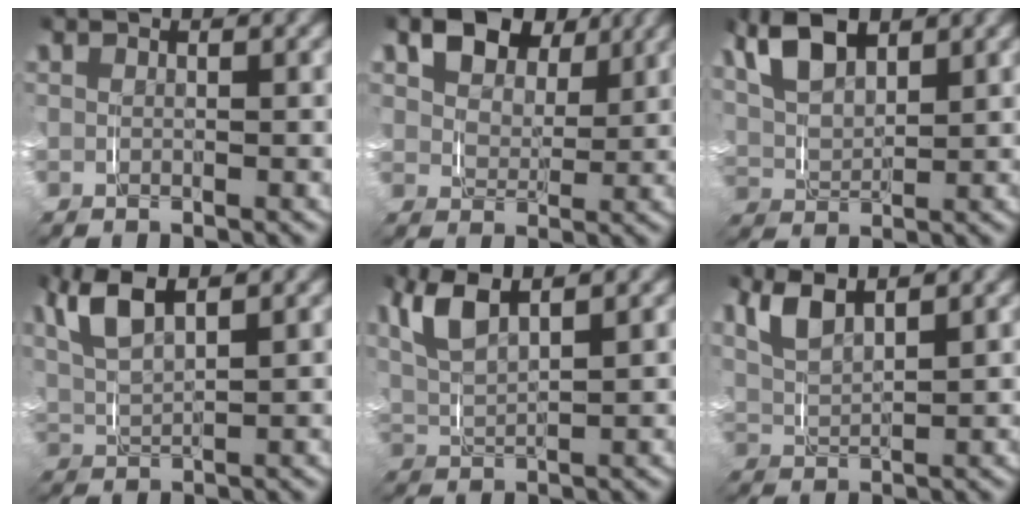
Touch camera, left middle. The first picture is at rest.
{"total": 5.8, "force": [2.9, 3.9, 3.1], "torque": [-0.061, 0.003, 0.039]}
{"total": 6.6, "force": [2.7, 4.3, 4.3], "torque": [-0.114, -0.005, 0.045]}
{"total": 5.9, "force": [2.3, 3.5, 4.2], "torque": [-0.114, -0.005, 0.040]}
{"total": 6.5, "force": [2.7, 4.0, 4.3], "torque": [-0.121, -0.003, 0.039]}
{"total": 5.1, "force": [2.3, 3.3, 3.1], "torque": [-0.095, -0.003, 0.033]}